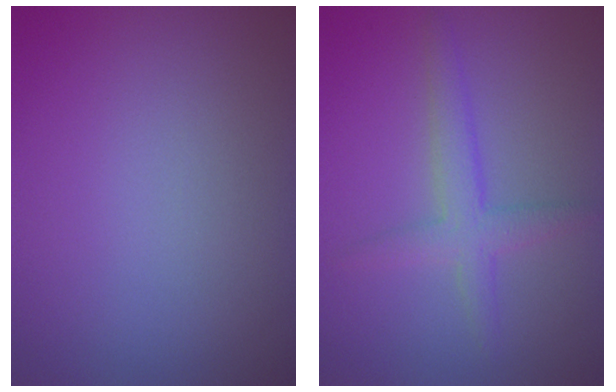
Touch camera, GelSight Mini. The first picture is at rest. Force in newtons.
{"total": 2.8, "press": 2.7, "slide": 0.2}